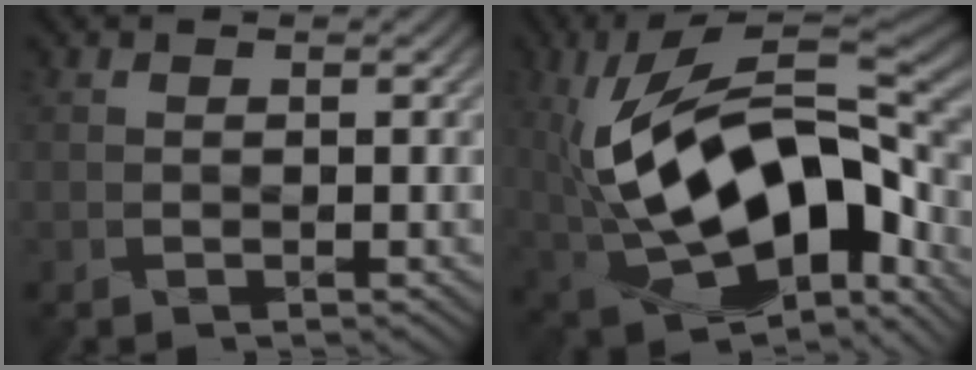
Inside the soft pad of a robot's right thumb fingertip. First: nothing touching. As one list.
[{"total": 17.4, "force": [-0.9, 8.6, 15.1], "torque": [-0.288, 0.016, -0.012]}]